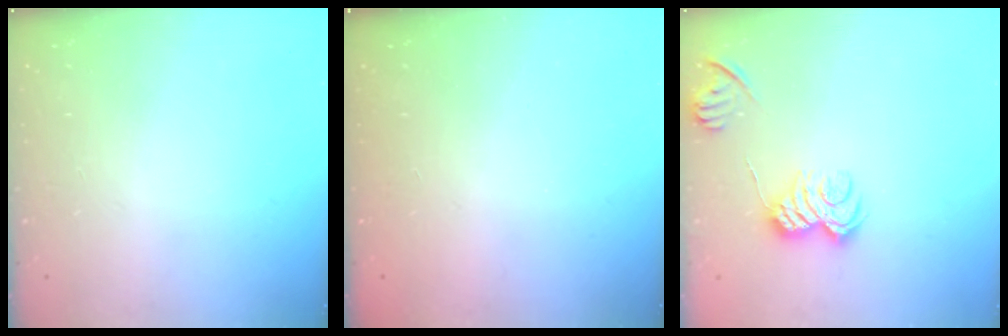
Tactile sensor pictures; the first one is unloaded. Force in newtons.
{"total": 2.3, "press": 2.2, "slide": 0.7}
{"total": 8.5, "press": 8.5, "slide": 0.6}